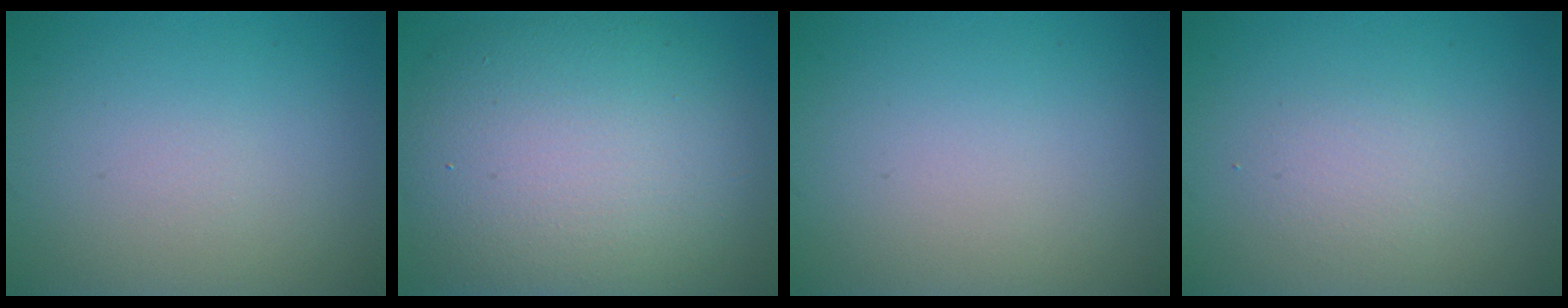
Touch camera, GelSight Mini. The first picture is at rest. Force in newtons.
{"total": 12.0, "press": 12.0, "slide": 0.2}
{"total": 0.0}
{"total": 1.5, "press": 1.4, "slide": 0.1}